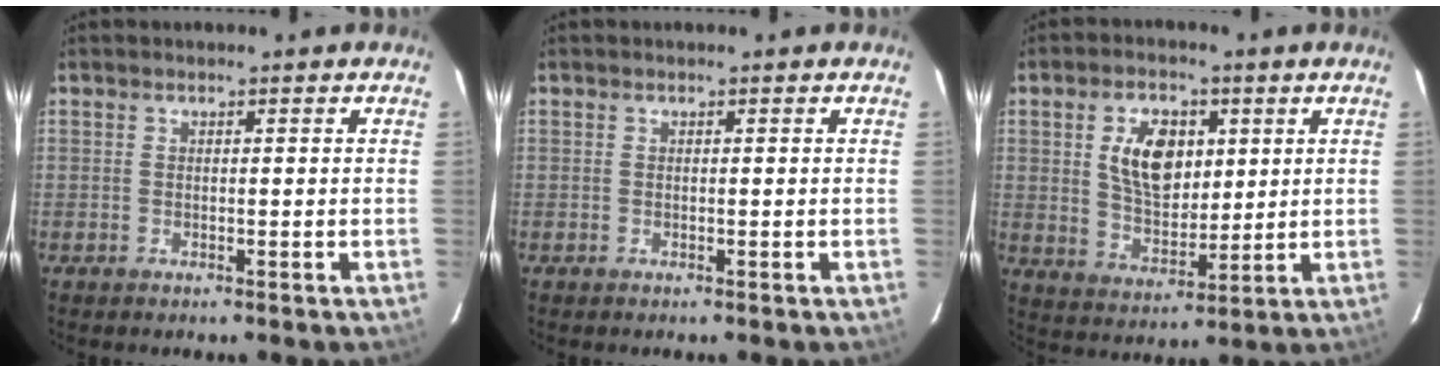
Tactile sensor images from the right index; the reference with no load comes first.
{"total": 0.0}
{"total": 10.8, "force": [3.1, 6.5, 8.1], "torque": [-0.147, 0.012, 0.066]}